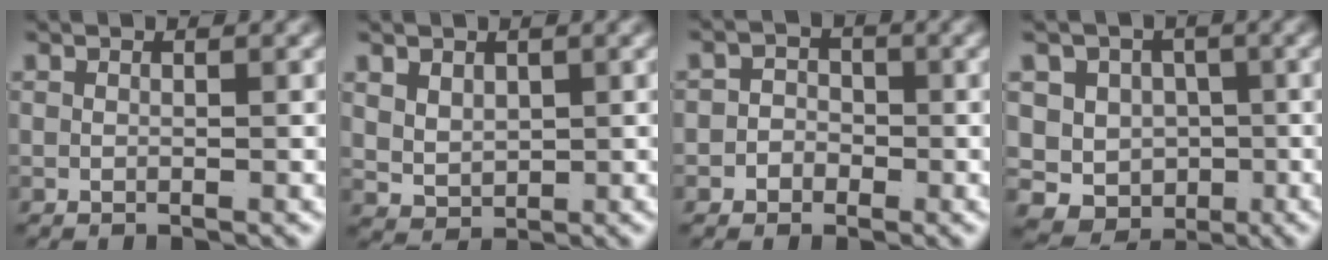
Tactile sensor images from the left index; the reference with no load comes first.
{"total": 2.6, "force": [0.9, 2.0, 1.4], "torque": [-0.037, -0.019, 0.034]}
{"total": 2.9, "force": [-1.3, 2.5, 0.5], "torque": [0.001, -0.008, -0.027]}
{"total": 15.3, "force": [-4.1, 14.1, 4.3], "torque": [-0.131, -0.075, -0.069]}